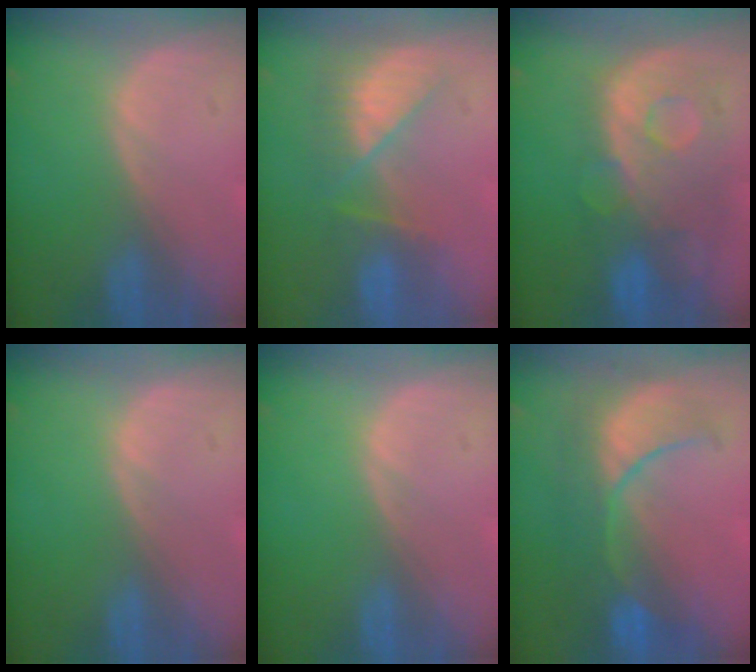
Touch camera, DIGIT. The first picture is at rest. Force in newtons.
{"total": 8.1, "press": 7.0, "slide": 4.1}
{"total": 10.8, "press": 9.5, "slide": 5.1}
{"total": 0.0}
{"total": 0.0}
{"total": 8.6, "press": 8.5, "slide": 1.4}